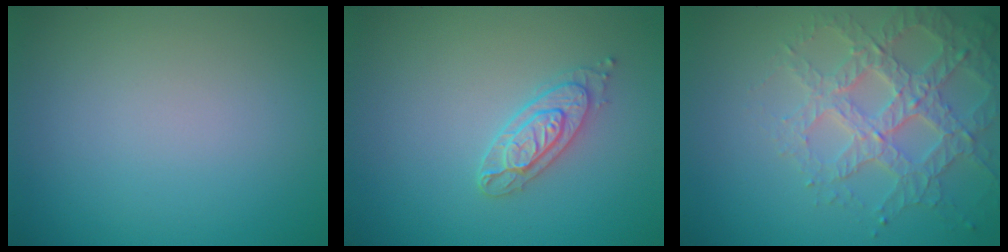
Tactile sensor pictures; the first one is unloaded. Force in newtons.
{"total": 2.6, "press": 2.4, "slide": 1.1}
{"total": 4.3, "press": 4.1, "slide": 1.2}